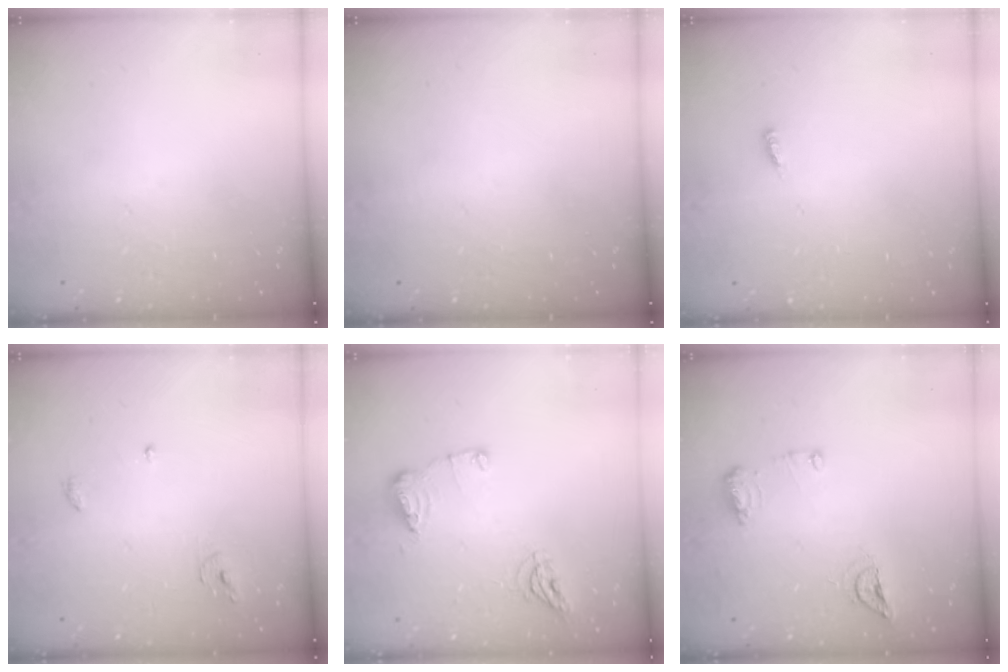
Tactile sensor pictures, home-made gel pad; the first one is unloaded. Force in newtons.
{"total": 0.0}
{"total": 2.6, "press": 2.6, "slide": 0.3}
{"total": 4.1, "press": 4.0, "slide": 0.3}
{"total": 9.4, "press": 9.4, "slide": 0.3}
{"total": 8.5, "press": 8.5, "slide": 0.1}